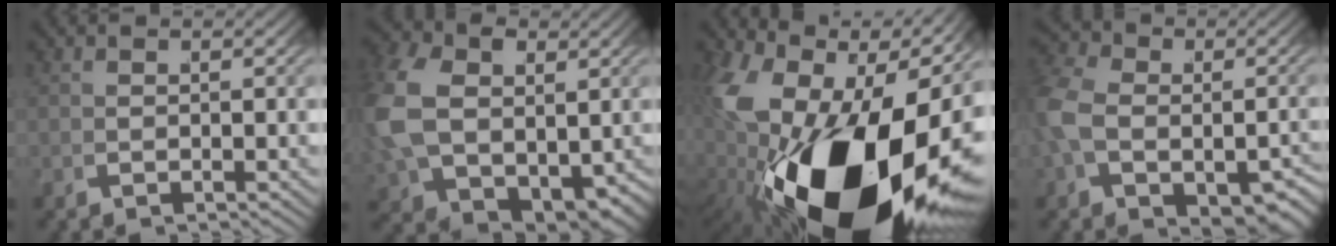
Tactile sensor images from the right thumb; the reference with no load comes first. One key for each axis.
{"total": 9.8, "fx": 0.6, "fy": 7.2, "fz": 6.6, "tx": -0.173, "ty": -0.052, "tz": 0.045}
{"total": 25.3, "fx": -2.9, "fy": 15.0, "fz": 20.2, "tx": -0.421, "ty": -0.101, "tz": 0.017}
{"total": 6.8, "fx": -0.9, "fy": 5.1, "fz": 4.5, "tx": -0.110, "ty": -0.029, "tz": 0.002}